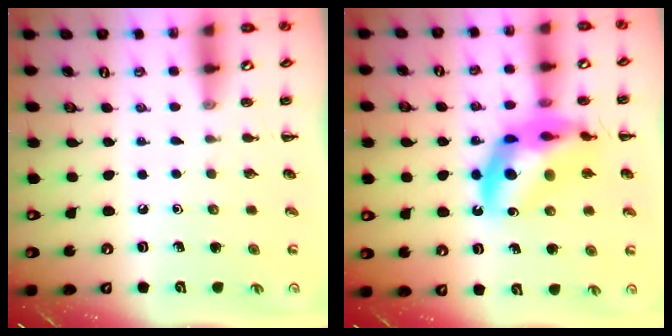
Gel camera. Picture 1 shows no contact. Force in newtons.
{"total": 16.7, "press": 16.2, "slide": 4.1}